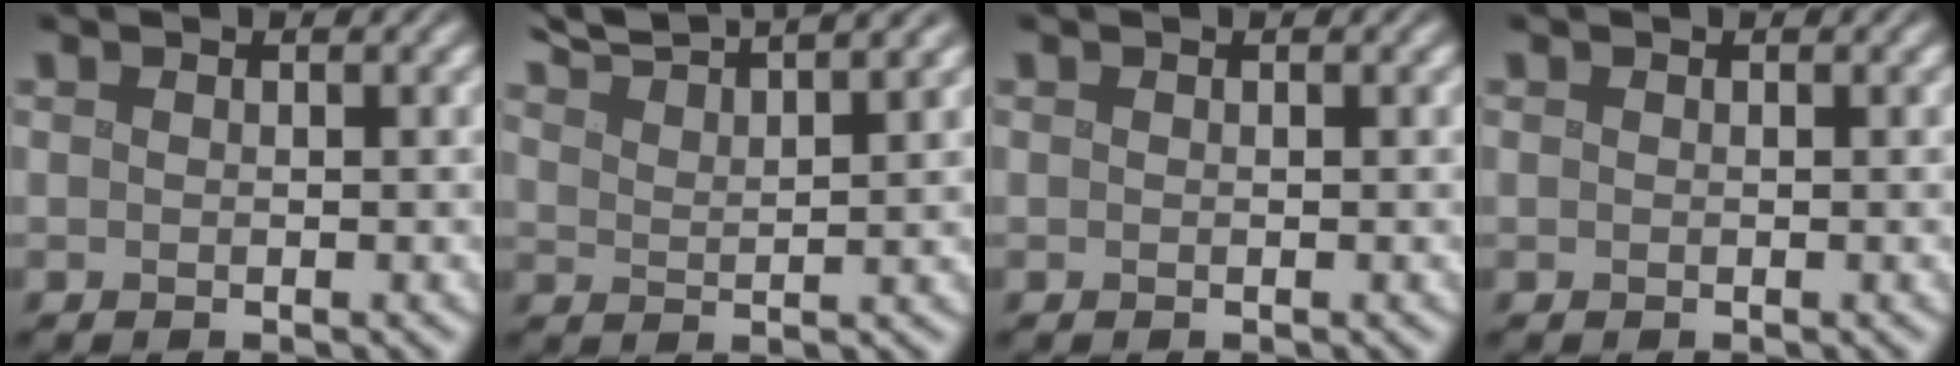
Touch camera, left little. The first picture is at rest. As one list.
[{"total": 6.5, "force": [6.0, 0.5, 2.5], "torque": [-0.048, 0.017, 0.094]}, {"total": 0.0}, {"total": 0.0}]